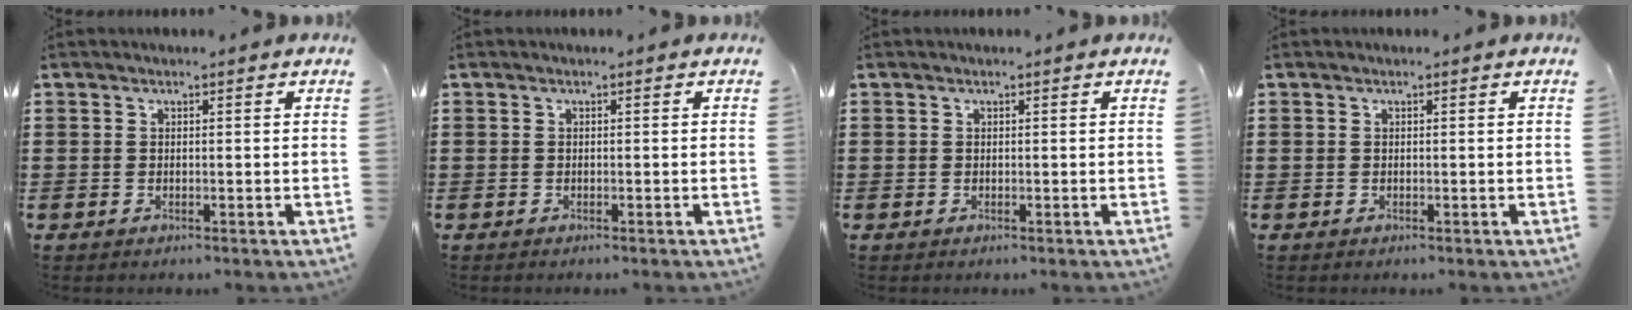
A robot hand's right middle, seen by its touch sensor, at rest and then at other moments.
{"total": 0.0}
{"total": 0.0}
{"total": 0.0}